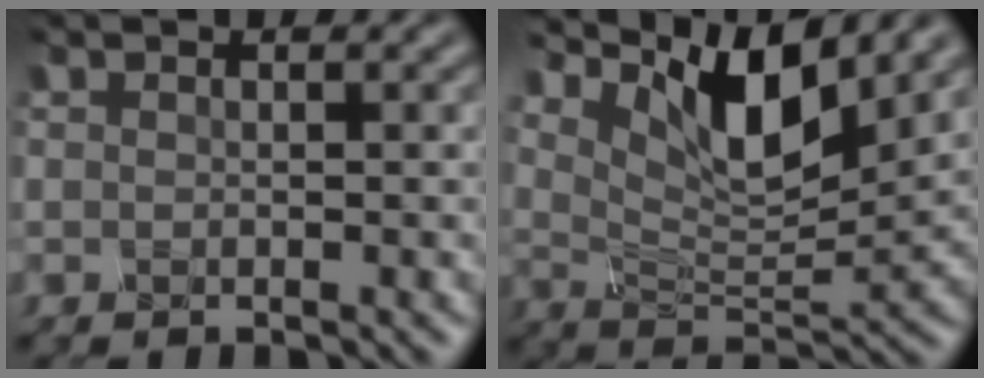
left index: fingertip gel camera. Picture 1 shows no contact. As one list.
[{"total": 8.3, "force": [4.3, 3.0, 6.4], "torque": [-0.113, -0.003, 0.082]}]